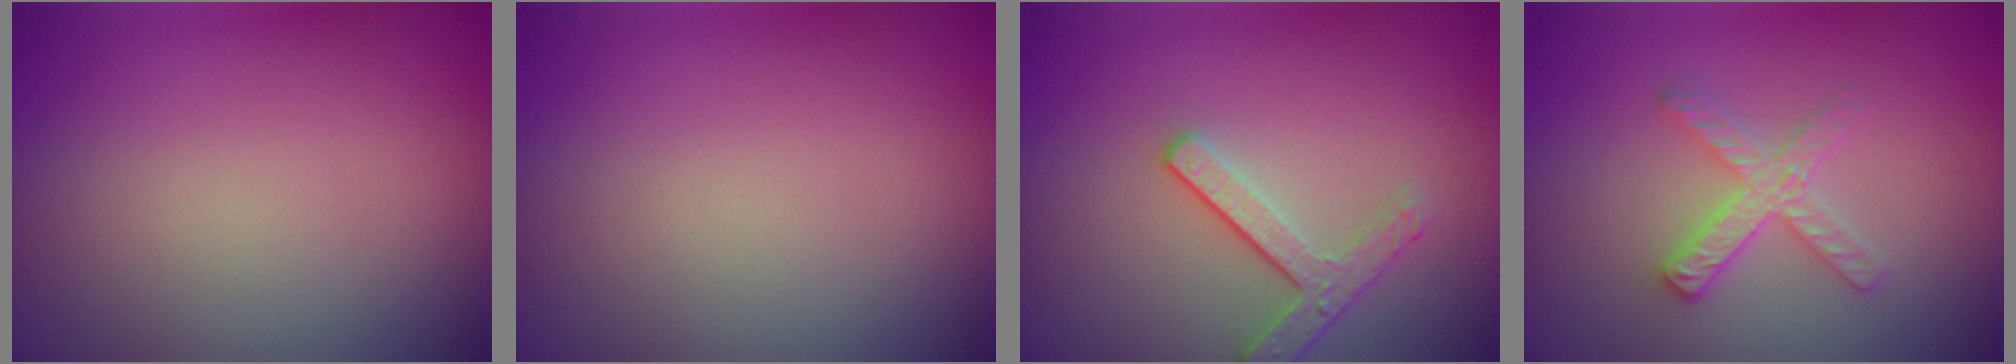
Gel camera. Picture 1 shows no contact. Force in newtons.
{"total": 0.0}
{"total": 2.9, "press": 2.4, "slide": 1.6}
{"total": 2.6, "press": 2.5, "slide": 0.4}